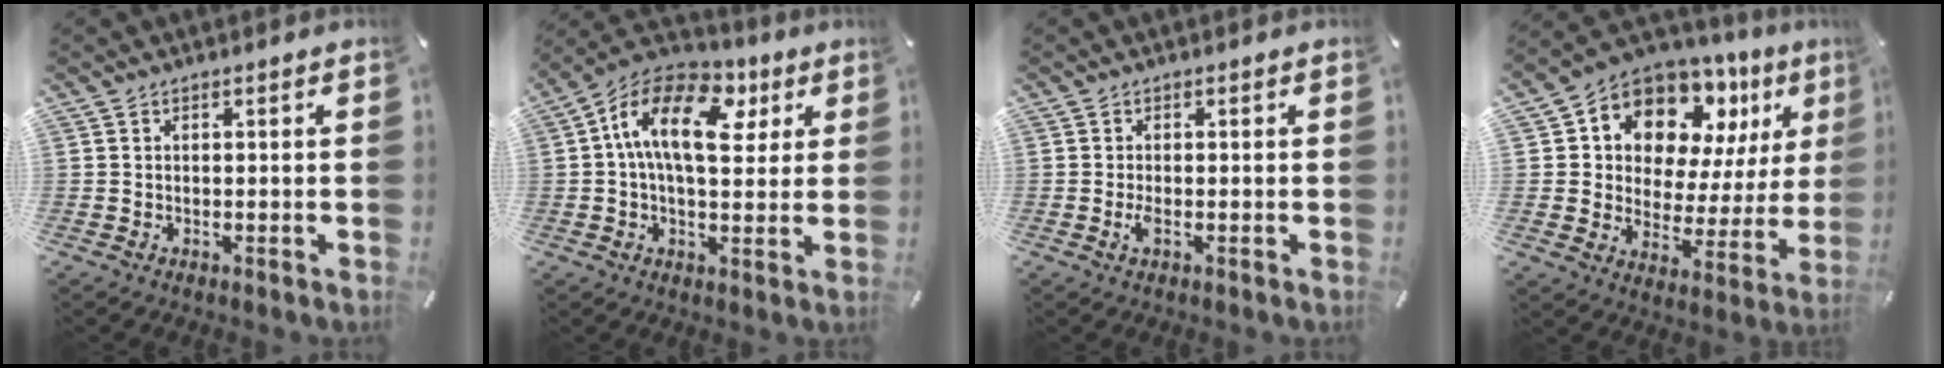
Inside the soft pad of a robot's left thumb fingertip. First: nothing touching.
{"total": 16.2, "force": [4.3, 9.1, 12.7], "torque": [-0.225, -0.008, 0.070]}
{"total": 1.7, "force": [-0.4, 0.4, 1.6], "torque": [-0.045, -0.008, -0.011]}
{"total": 11.6, "force": [8.5, 7.1, 3.3], "torque": [-0.068, -0.081, 0.156]}